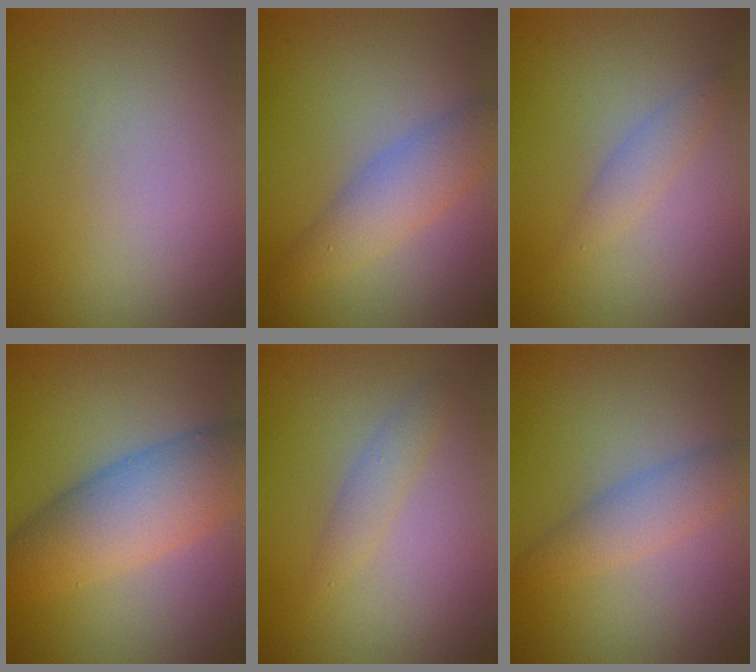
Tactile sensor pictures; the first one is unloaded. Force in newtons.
{"total": 3.7, "press": 3.7, "slide": 0.2}
{"total": 1.6, "press": 1.6, "slide": 0.0}
{"total": 7.6, "press": 7.6, "slide": 0.1}
{"total": 1.6, "press": 1.6, "slide": 0.0}
{"total": 2.9, "press": 2.9, "slide": 0.0}